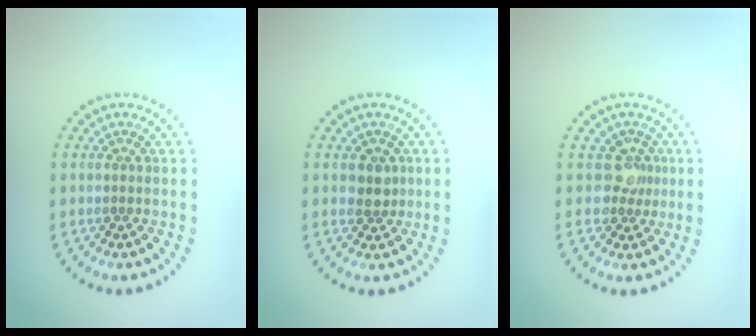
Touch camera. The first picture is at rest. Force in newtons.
{"total": 1.8, "press": 1.7, "slide": 0.7}
{"total": 2.0, "press": 1.5, "slide": 1.4}